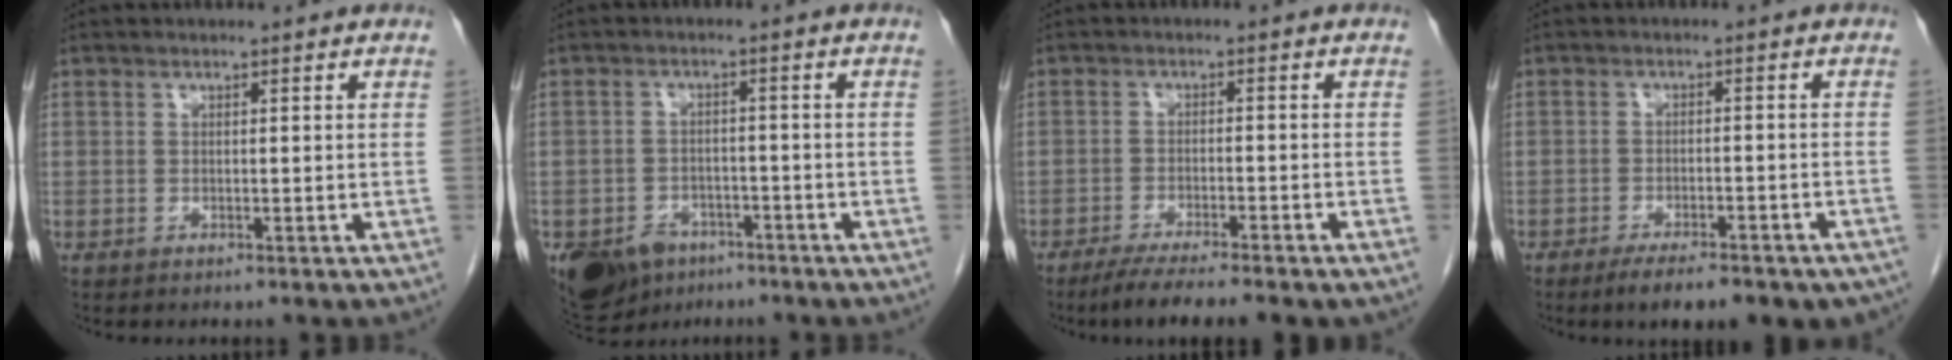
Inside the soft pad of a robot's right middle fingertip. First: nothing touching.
{"total": 10.2, "force": [-6.3, 7.0, 4.0], "torque": [-0.087, 0.001, -0.094]}
{"total": 7.2, "force": [-5.7, 0.2, 4.4], "torque": [-0.067, -0.016, -0.088]}
{"total": 12.0, "force": [-9.3, 3.5, 6.6], "torque": [-0.063, 0.004, -0.122]}